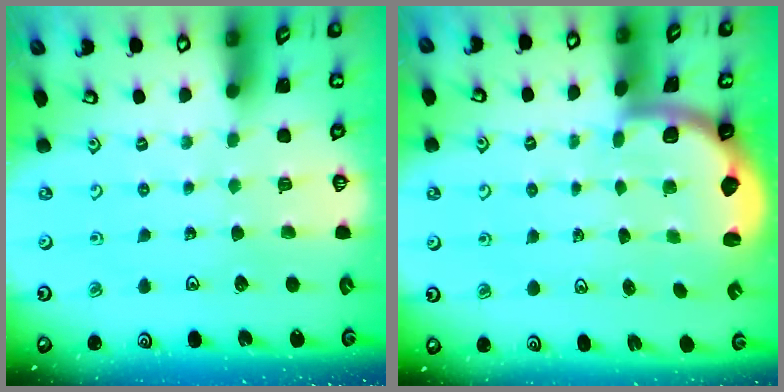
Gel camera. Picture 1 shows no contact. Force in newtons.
{"total": 2.0, "press": 2.0, "slide": 0.5}